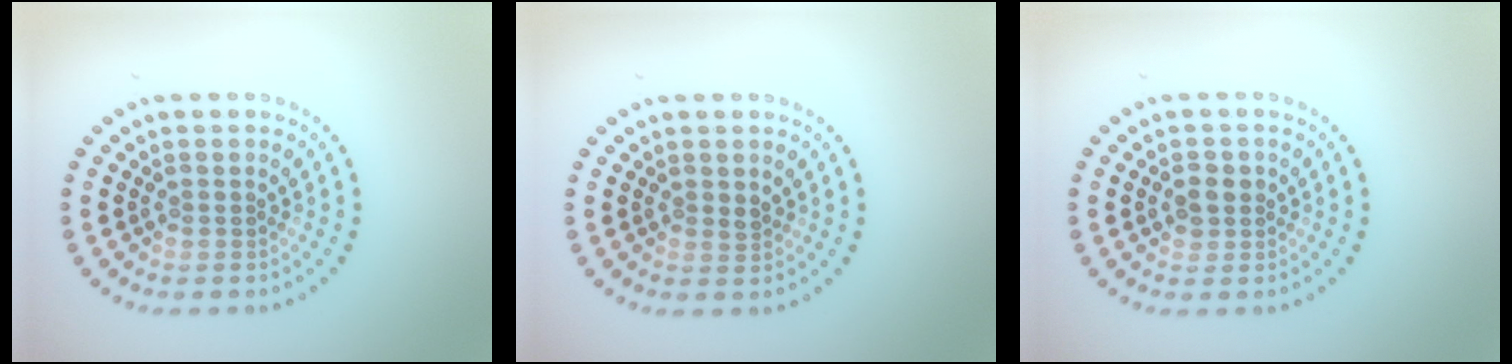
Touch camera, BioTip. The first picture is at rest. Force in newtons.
{"total": 0.8, "press": 0.8, "slide": 0.2}
{"total": 1.7, "press": 1.6, "slide": 0.5}